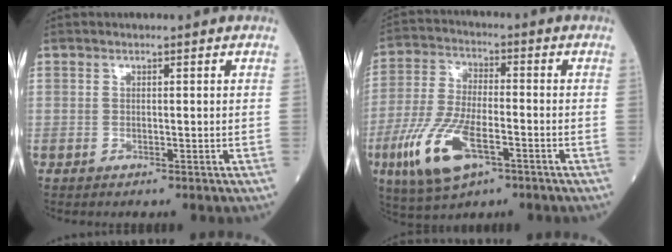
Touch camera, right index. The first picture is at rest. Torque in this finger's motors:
{"motor_torque": [0.49, -0.34, 0.36, 0.19]}